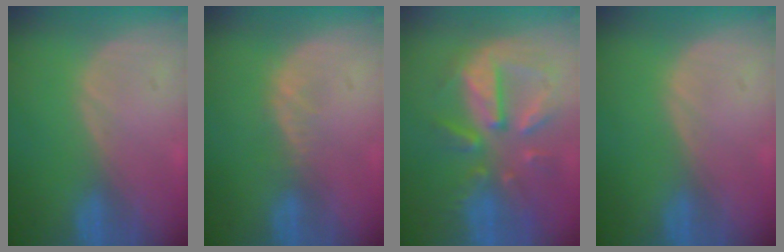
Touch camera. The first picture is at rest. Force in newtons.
{"total": 1.5, "press": 1.5, "slide": 0.2}
{"total": 10.7, "press": 9.5, "slide": 5.0}
{"total": 0.0}